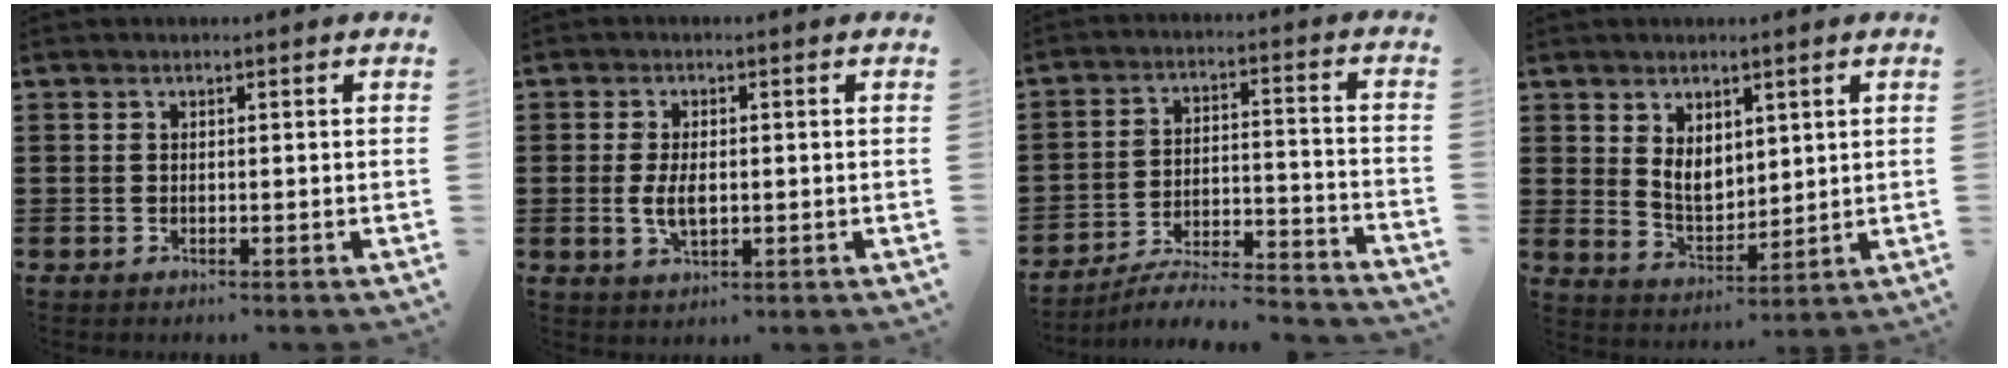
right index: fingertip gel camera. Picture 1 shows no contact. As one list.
[{"total": 3.7, "force": [-0.1, 1.8, 3.2], "torque": [-0.069, 0.002, -0.005]}, {"total": 5.9, "force": [-5.4, 0.7, 2.2], "torque": [-0.040, -0.007, -0.108]}, {"total": 4.9, "force": [2.4, 3.4, 2.7], "torque": [-0.056, -0.001, 0.043]}]